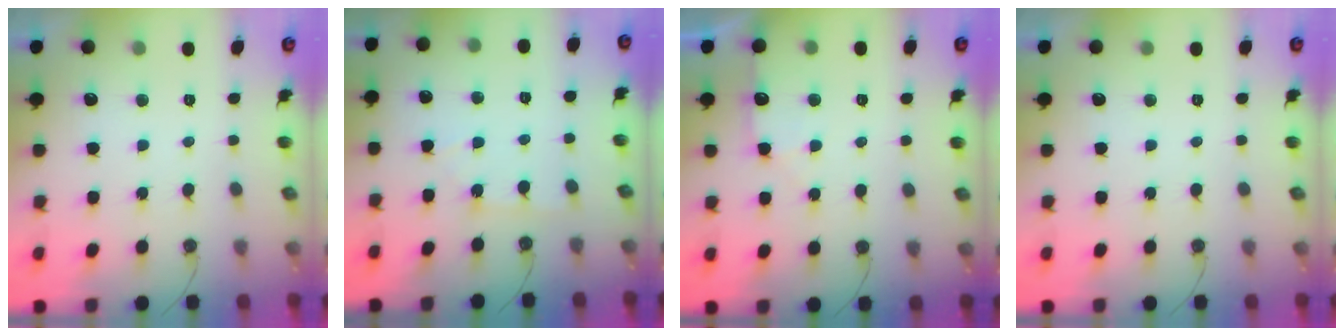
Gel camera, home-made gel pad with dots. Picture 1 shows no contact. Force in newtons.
{"total": 3.6, "press": 3.5, "slide": 0.6}
{"total": 7.9, "press": 7.9, "slide": 0.9}
{"total": 0.0}